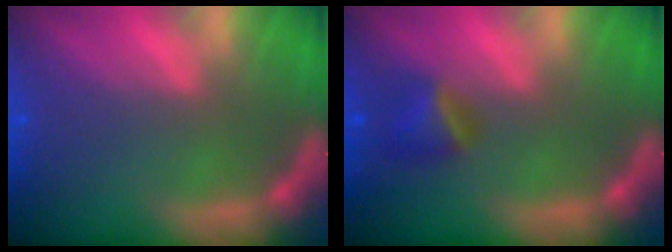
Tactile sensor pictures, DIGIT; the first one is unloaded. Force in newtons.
{"total": 2.4}